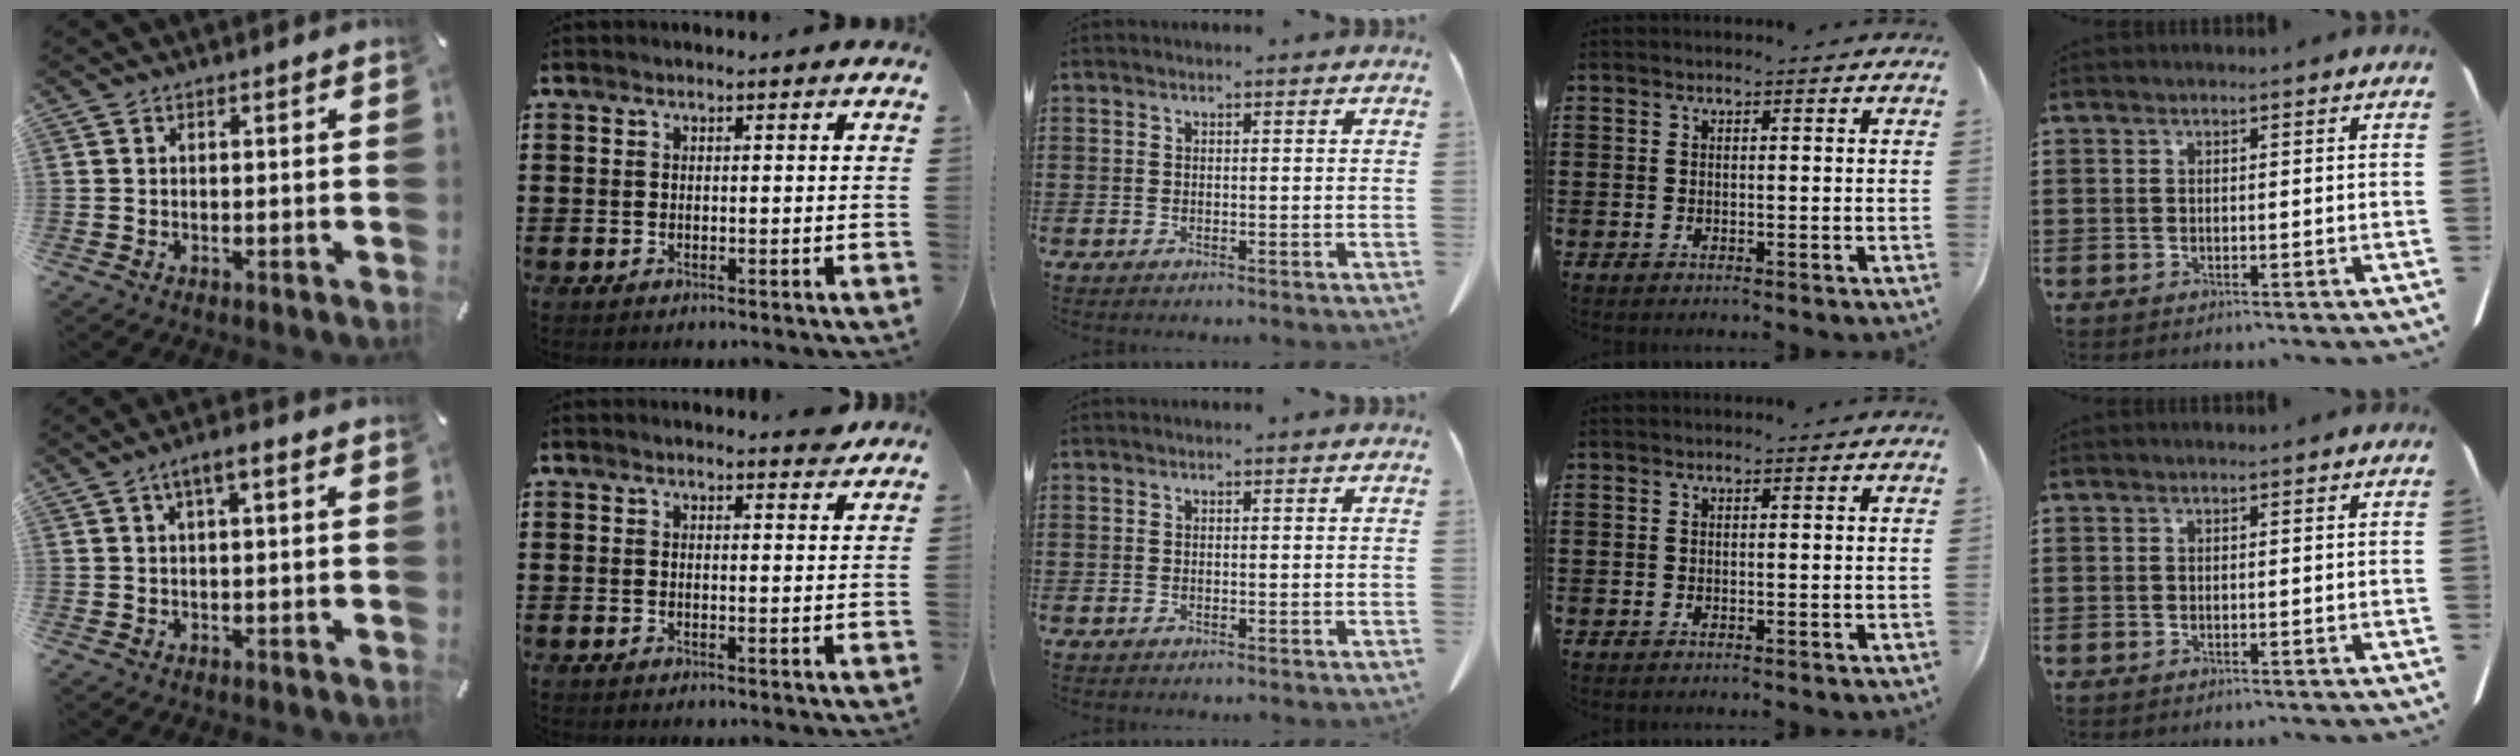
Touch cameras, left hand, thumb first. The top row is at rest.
{"thumb": {"total": 3.4, "force": [1.0, 0.8, 3.1], "torque": [-0.061, 0.005, 0.015]}, "index": {"total": 2.1, "force": [2.0, 0.2, 0.5], "torque": [-0.006, -0.003, 0.037]}}